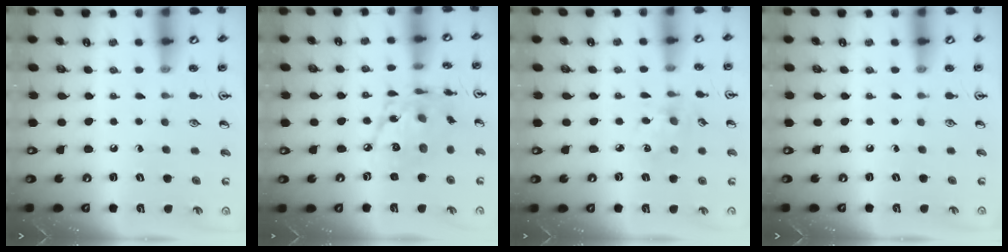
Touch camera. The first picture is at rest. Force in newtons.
{"total": 14.9, "press": 14.9, "slide": 0.7}
{"total": 2.8, "press": 2.8, "slide": 0.5}
{"total": 0.0}